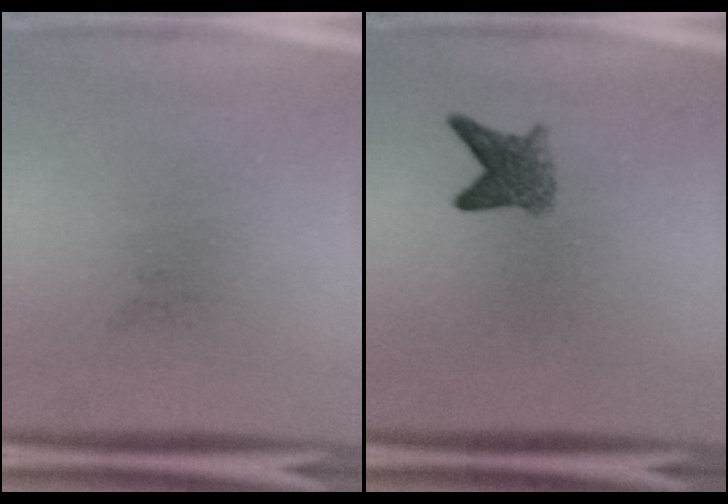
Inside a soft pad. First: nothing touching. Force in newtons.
{"total": 3.2}